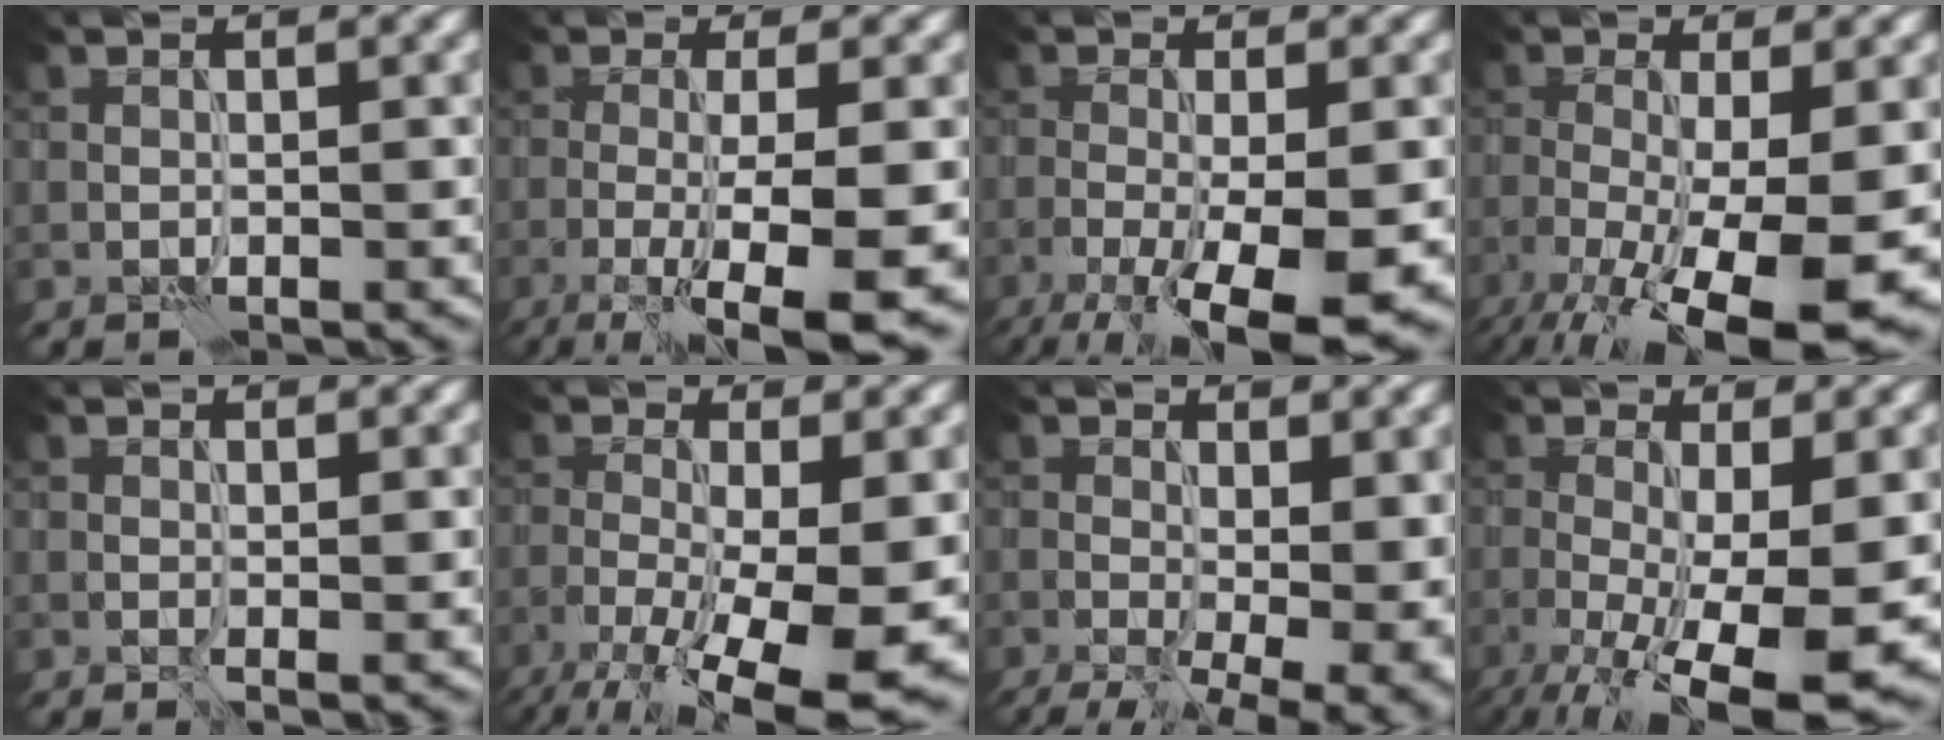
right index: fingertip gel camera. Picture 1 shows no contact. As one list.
[{"total": 10.1, "force": [-3.4, 2.3, 9.2], "torque": [-0.133, -0.007, -0.056]}, {"total": 9.3, "force": [-4.3, 2.6, 7.8], "torque": [-0.135, -0.016, -0.071]}, {"total": 12.7, "force": [-4.8, 4.0, 11.1], "torque": [-0.190, -0.031, -0.074]}, {"total": 1.1, "force": [0.1, 0.3, 1.0], "torque": [-0.012, -0.004, 0.000]}, {"total": 13.1, "force": [-5.5, 4.3, 11.0], "torque": [-0.194, -0.026, -0.084]}, {"total": 13.0, "force": [-2.6, 6.4, 11.0], "torque": [-0.127, -0.022, -0.020]}, {"total": 12.0, "force": [-3.3, 3.8, 10.9], "torque": [-0.175, -0.020, -0.046]}]